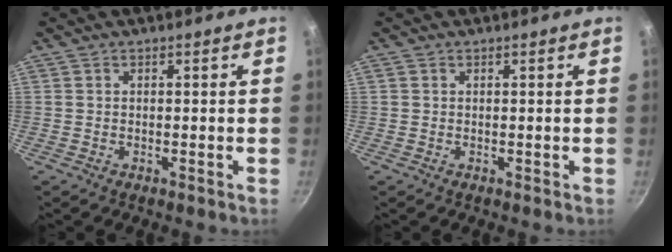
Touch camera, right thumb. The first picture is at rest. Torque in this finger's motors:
{"motor_torque": [-0.44, 0.24, 0.45, 0.01, -0.03]}